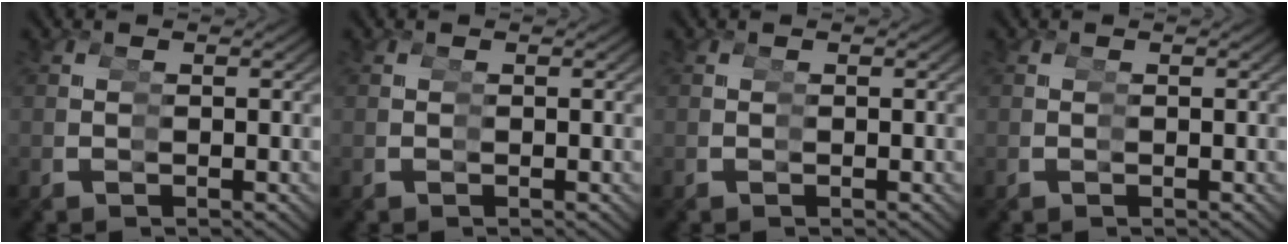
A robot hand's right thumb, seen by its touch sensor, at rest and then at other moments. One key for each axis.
{"total": 0.0}
{"total": 0.0}
{"total": 0.0}